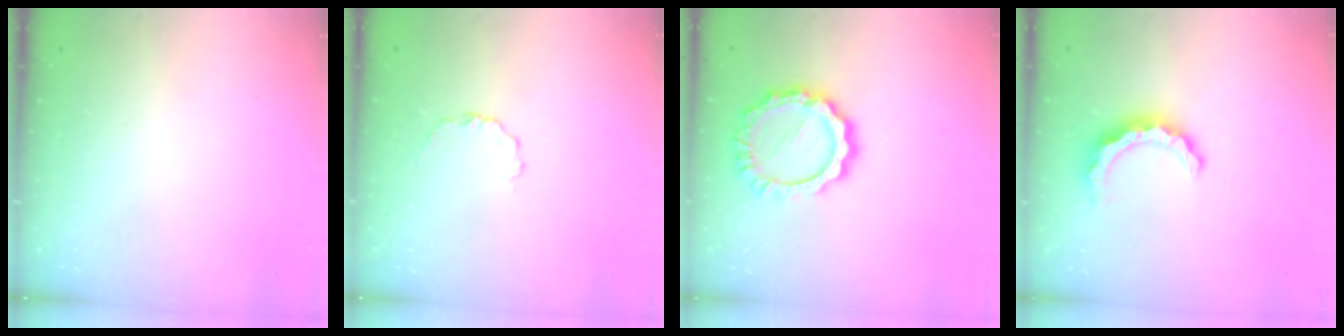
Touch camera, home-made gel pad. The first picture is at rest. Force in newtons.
{"total": 3.8, "press": 3.8, "slide": 0.3}
{"total": 11.7, "press": 11.7, "slide": 1.0}
{"total": 8.4, "press": 8.3, "slide": 1.0}